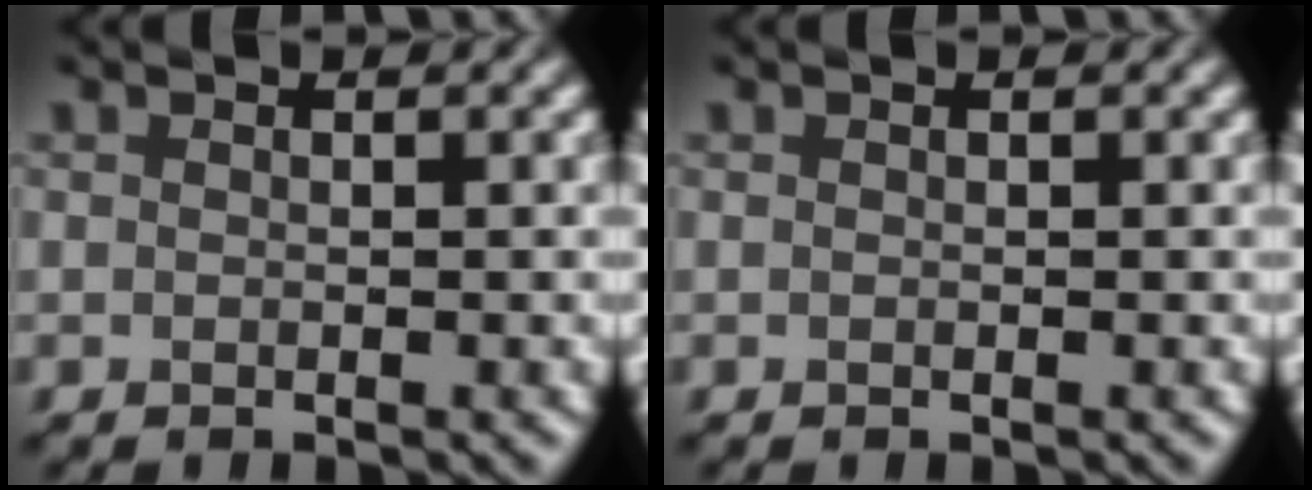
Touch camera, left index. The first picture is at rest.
{"total": 0.0}